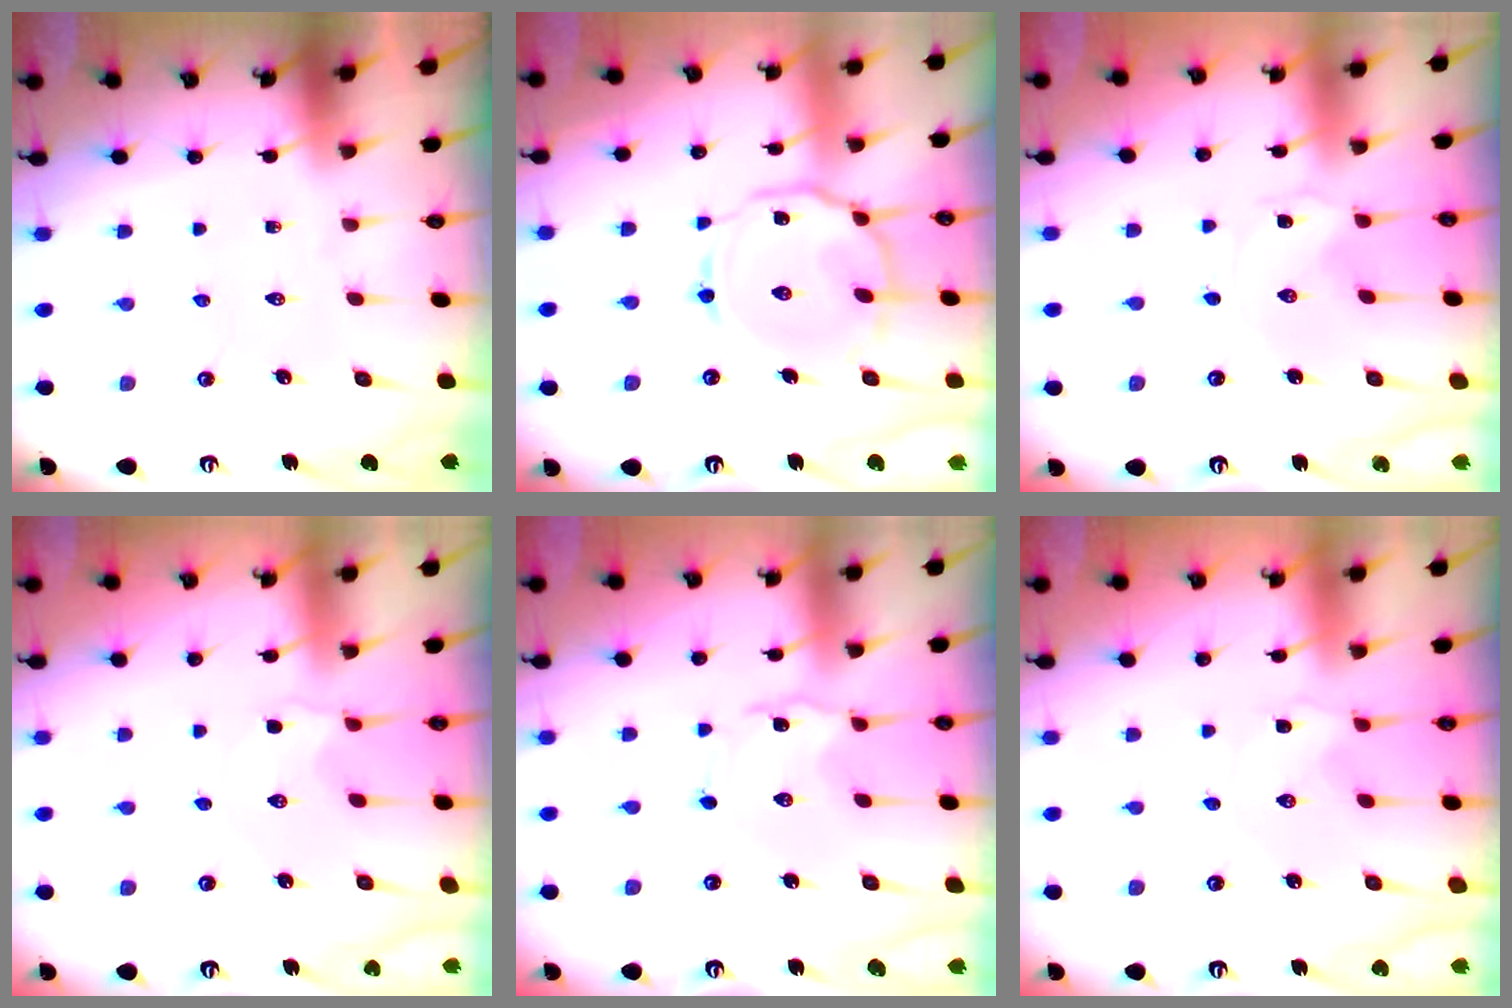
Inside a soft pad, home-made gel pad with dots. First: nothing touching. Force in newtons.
{"total": 13.9, "press": 13.9, "slide": 1.2}
{"total": 0.0}
{"total": 1.9, "press": 1.8, "slide": 0.7}
{"total": 1.5, "press": 1.5, "slide": 0.1}
{"total": 1.5, "press": 1.4, "slide": 0.2}